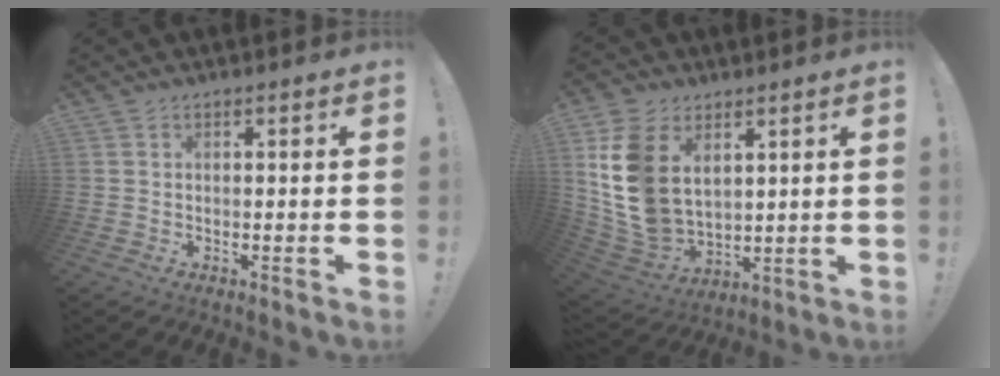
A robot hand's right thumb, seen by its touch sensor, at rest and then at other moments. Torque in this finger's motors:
{"motor_torque": [1.84, 2.76, 1.04, 0.98, 0.20]}